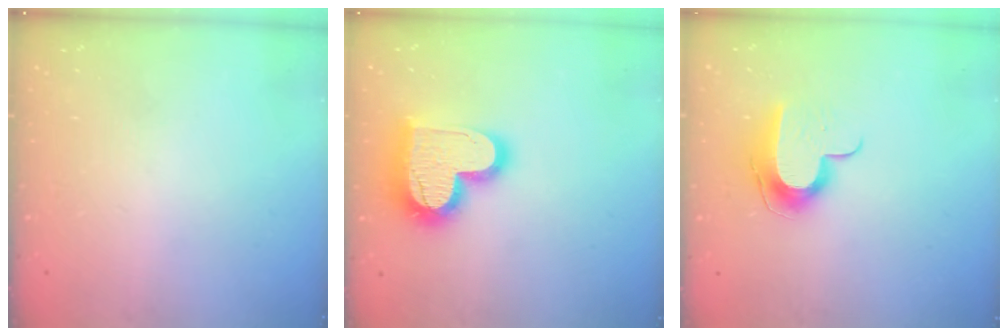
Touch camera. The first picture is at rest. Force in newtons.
{"total": 19.4, "press": 19.3, "slide": 1.5}
{"total": 10.2, "press": 10.2, "slide": 0.6}